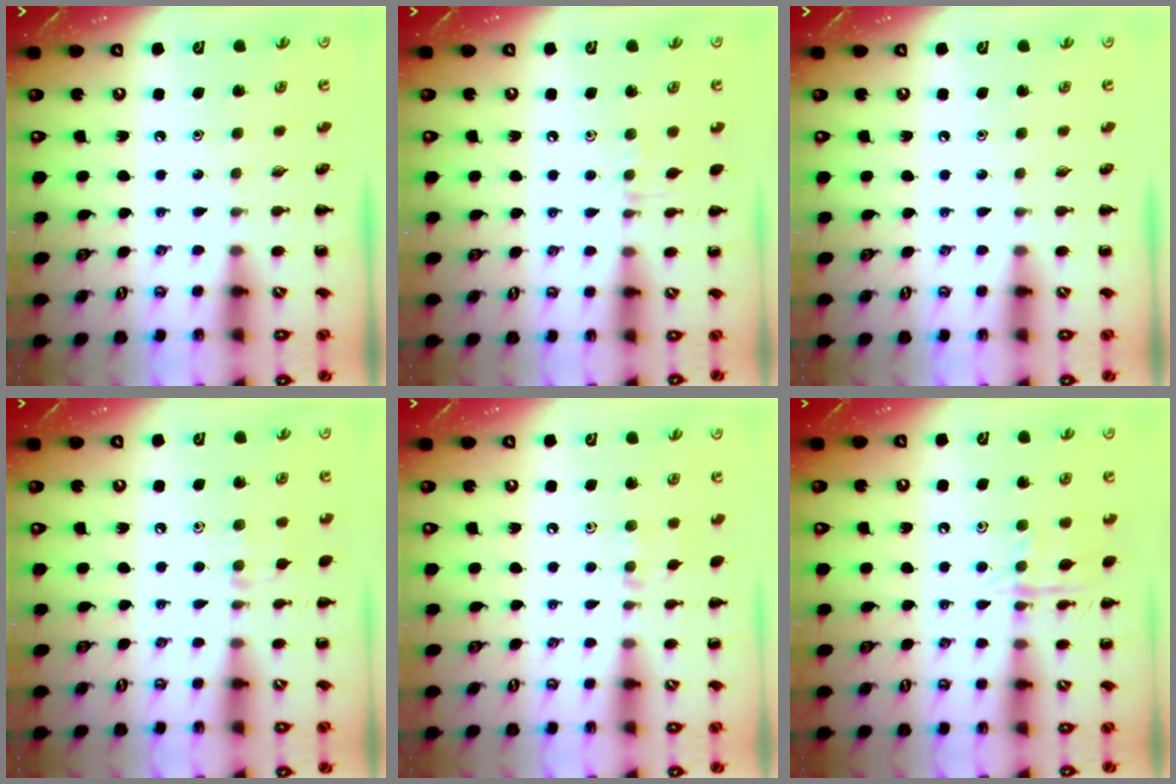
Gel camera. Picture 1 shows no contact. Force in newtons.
{"total": 5.0, "press": 4.8, "slide": 1.5}
{"total": 0.0}
{"total": 6.9, "press": 6.5, "slide": 2.2}
{"total": 6.2, "press": 6.0, "slide": 1.5}
{"total": 10.6, "press": 10.6, "slide": 0.7}